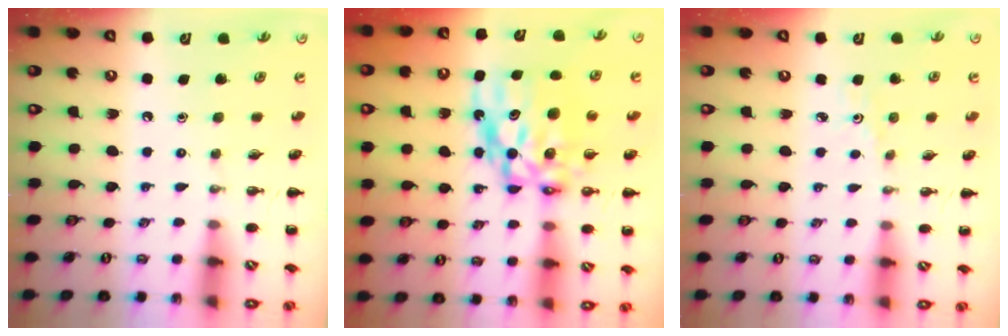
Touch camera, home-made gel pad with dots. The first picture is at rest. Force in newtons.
{"total": 11.8, "press": 11.4, "slide": 3.1}
{"total": 1.7, "press": 1.6, "slide": 0.6}